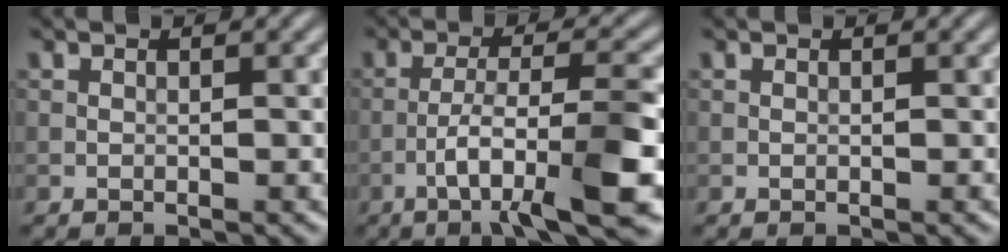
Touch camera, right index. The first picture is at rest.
{"total": 8.5, "force": [-3.5, 1.6, 7.5], "torque": [-0.124, 0.006, -0.058]}
{"total": 0.0}